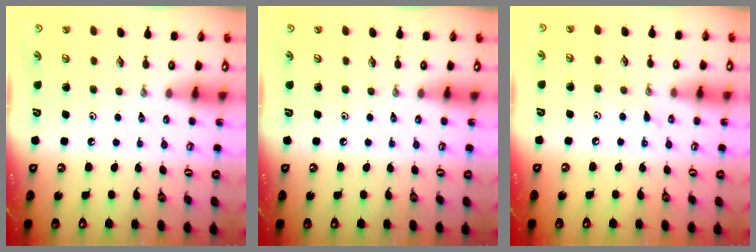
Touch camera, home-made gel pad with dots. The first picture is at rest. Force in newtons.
{"total": 0.0}
{"total": 6.3, "press": 6.2, "slide": 0.7}